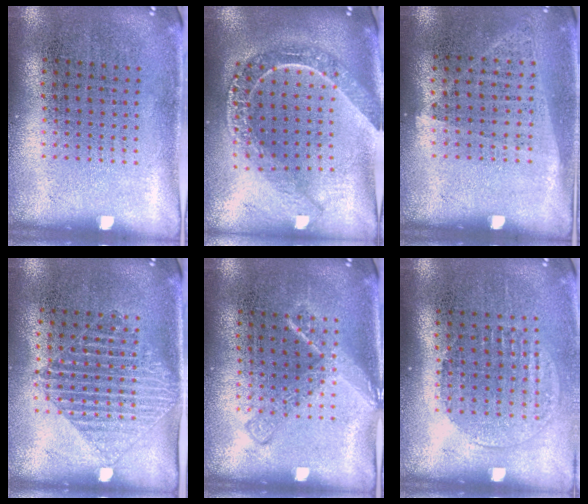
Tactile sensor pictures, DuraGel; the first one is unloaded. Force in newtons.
{"total": 2.2, "press": 1.8, "slide": 1.1}
{"total": 1.0, "press": 0.9, "slide": 0.4}
{"total": 1.3, "press": 1.1, "slide": 0.6}
{"total": 2.3, "press": 2.3, "slide": 0.5}
{"total": 1.4, "press": 1.2, "slide": 0.6}